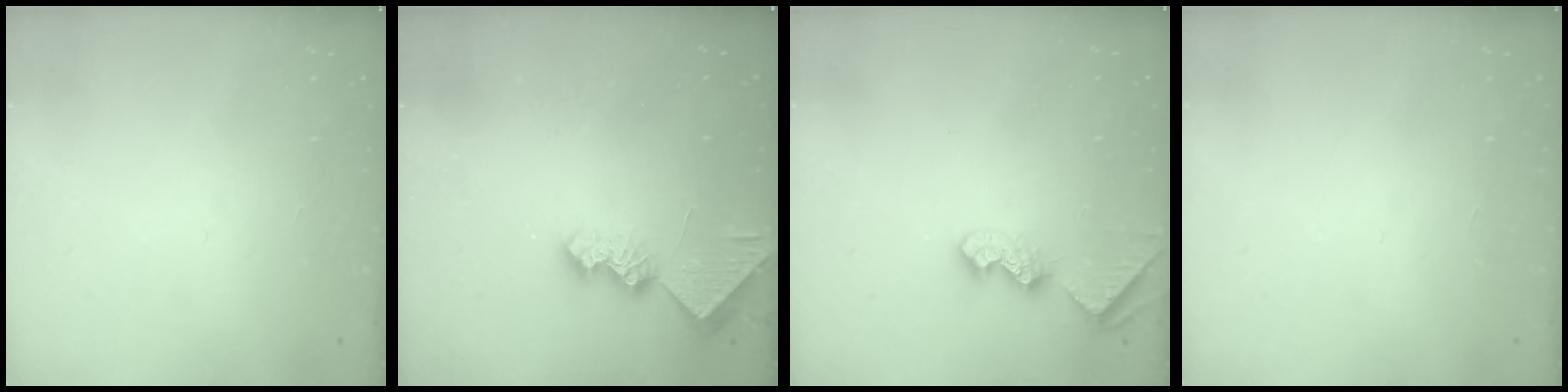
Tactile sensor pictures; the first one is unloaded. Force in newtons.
{"total": 7.9, "press": 7.8, "slide": 0.5}
{"total": 6.9, "press": 6.9, "slide": 0.7}
{"total": 0.0}